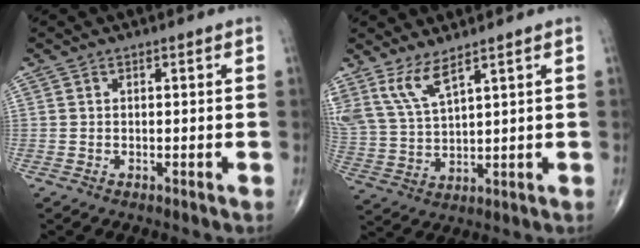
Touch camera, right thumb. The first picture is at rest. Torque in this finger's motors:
{"motor_torque": [-0.21, 0.01, 0.80, 0.63, 0.15]}